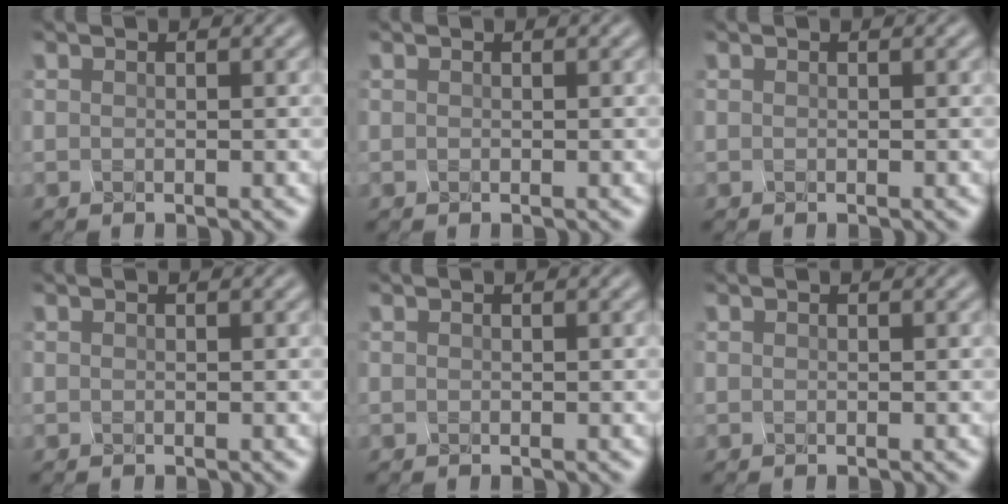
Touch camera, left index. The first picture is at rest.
{"total": 0.0}
{"total": 0.0}
{"total": 0.0}
{"total": 0.0}
{"total": 0.0}